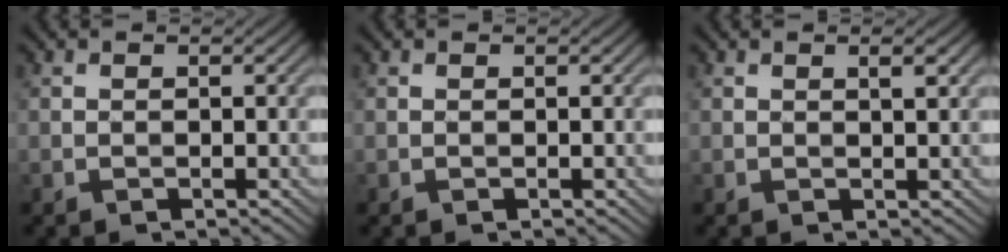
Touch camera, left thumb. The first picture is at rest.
{"total": 0.0}
{"total": 1.5, "force": [0.7, 0.2, 1.3], "torque": [-0.021, 0.001, 0.012]}